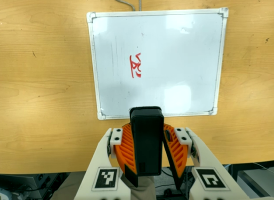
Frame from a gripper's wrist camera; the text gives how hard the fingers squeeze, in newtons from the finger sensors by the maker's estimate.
{"total": 9.6, "left": 9.7, "right": 9.5}